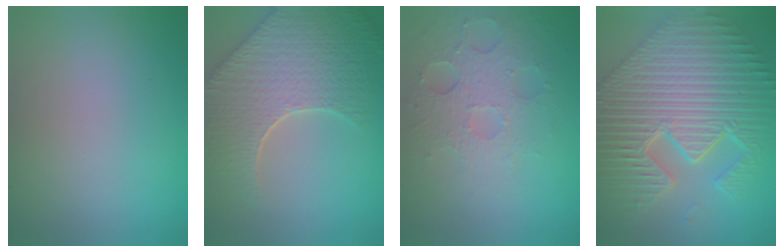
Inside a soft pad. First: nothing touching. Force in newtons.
{"total": 9.0, "press": 6.3, "slide": 6.4}
{"total": 3.6, "press": 3.2, "slide": 1.6}
{"total": 12.5, "press": 8.0, "slide": 9.6}